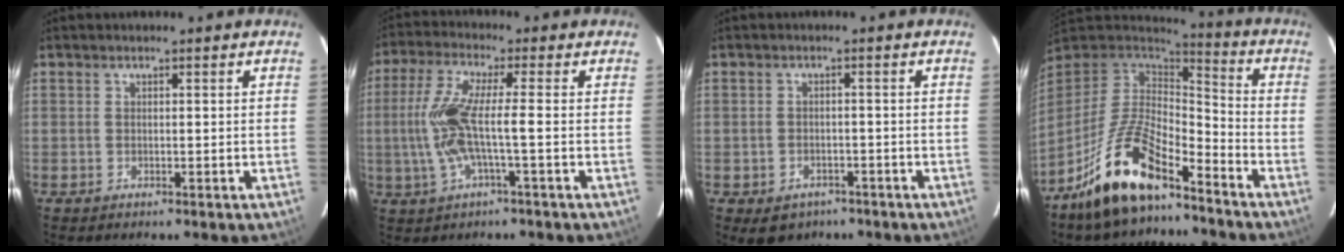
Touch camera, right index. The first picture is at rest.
{"total": 8.4, "force": [-1.0, 0.5, 8.3], "torque": [-0.184, 0.008, -0.025]}
{"total": 4.5, "force": [-2.8, 3.3, 1.2], "torque": [-0.016, 0.005, -0.031]}
{"total": 15.3, "force": [-10.4, 4.7, 10.2], "torque": [-0.202, 0.006, -0.194]}